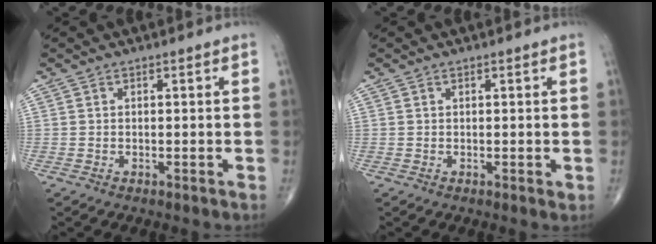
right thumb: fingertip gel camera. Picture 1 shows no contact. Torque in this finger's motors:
{"motor_torque": [-0.29, 0.04, -0.14, -0.05, 0.01]}